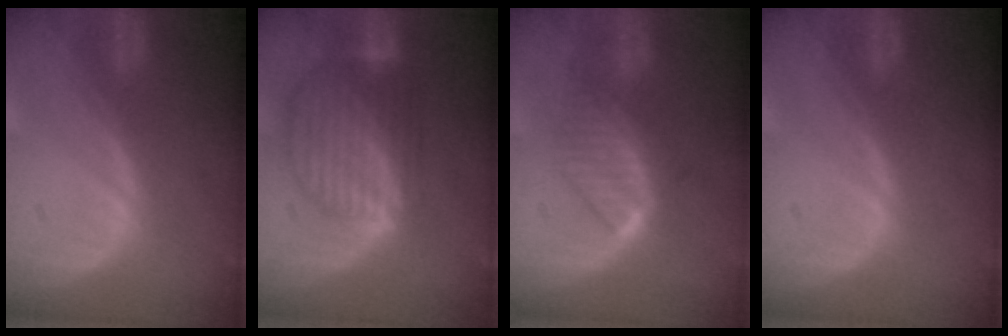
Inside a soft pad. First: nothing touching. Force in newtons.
{"total": 9.0, "press": 7.7, "slide": 4.6}
{"total": 6.5, "press": 5.7, "slide": 3.0}
{"total": 0.0}